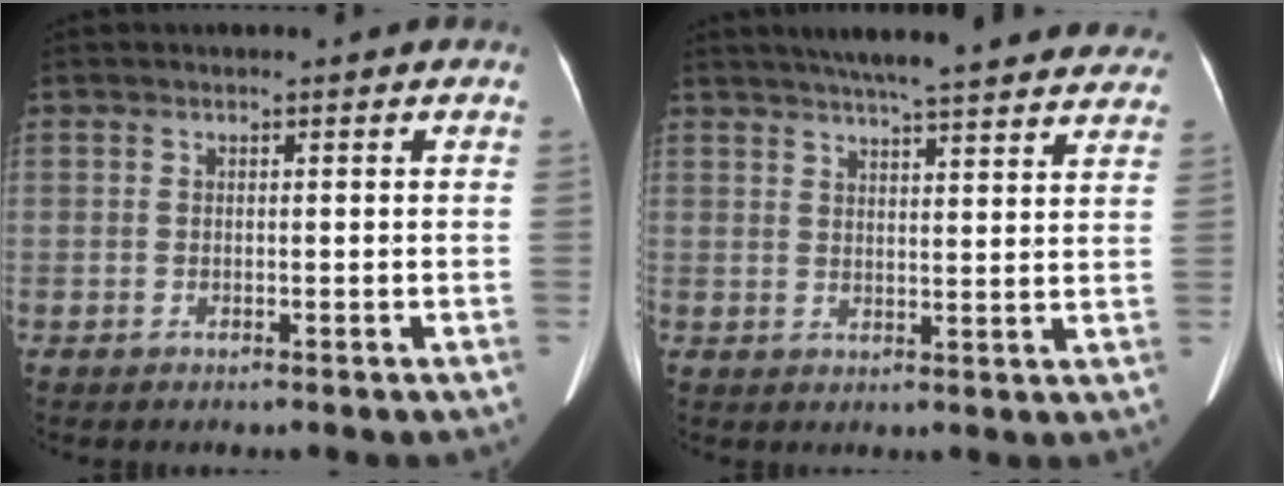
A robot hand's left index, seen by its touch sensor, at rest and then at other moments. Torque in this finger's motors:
{"motor_torque": [0.40, -0.63, 0.01, 0.03]}